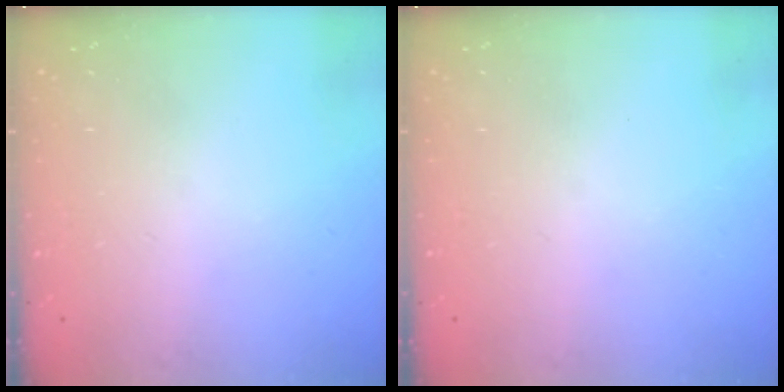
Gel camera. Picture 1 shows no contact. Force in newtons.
{"total": 0.0}